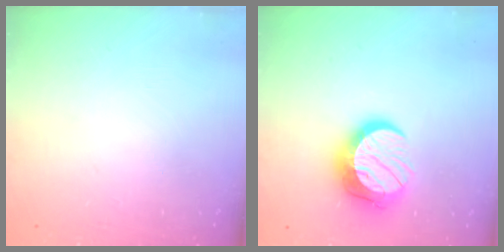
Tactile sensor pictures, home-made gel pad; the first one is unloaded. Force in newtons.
{"total": 12.4, "press": 12.4, "slide": 0.5}